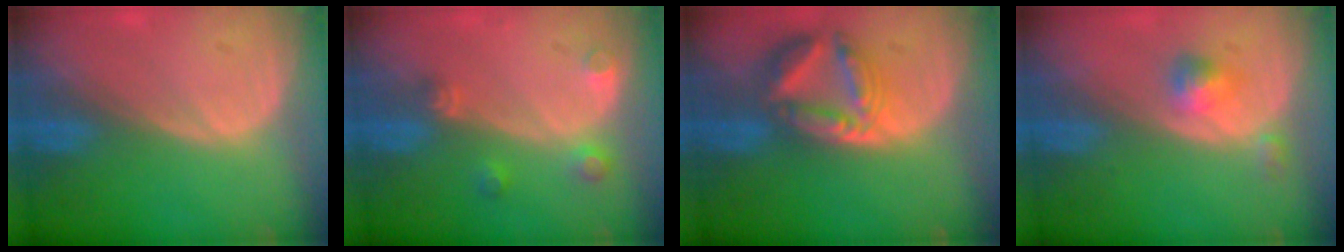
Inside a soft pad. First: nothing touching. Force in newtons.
{"total": 3.3, "press": 3.0, "slide": 1.4}
{"total": 7.9, "press": 6.9, "slide": 3.9}
{"total": 3.0, "press": 2.8, "slide": 1.2}